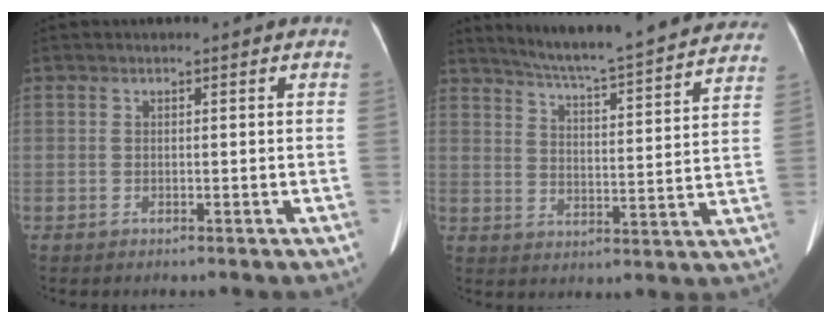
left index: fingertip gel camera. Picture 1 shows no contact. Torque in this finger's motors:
{"motor_torque": [0.61, -0.97, 0.03, 0.08]}